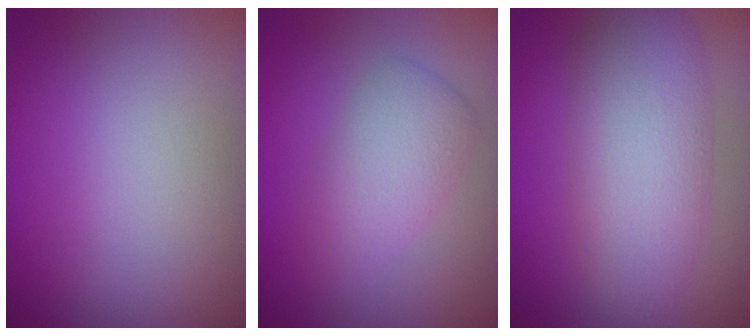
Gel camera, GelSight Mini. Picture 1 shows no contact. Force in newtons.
{"total": 3.5, "press": 3.5, "slide": 0.1}
{"total": 6.2, "press": 6.2, "slide": 0.2}